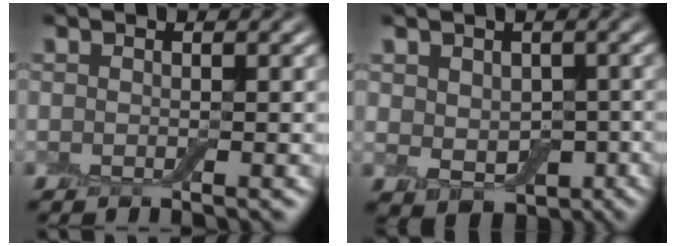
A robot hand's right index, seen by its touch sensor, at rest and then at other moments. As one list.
[{"total": 4.7, "force": [-0.3, 3.6, 3.0], "torque": [-0.051, -0.019, 0.007]}]